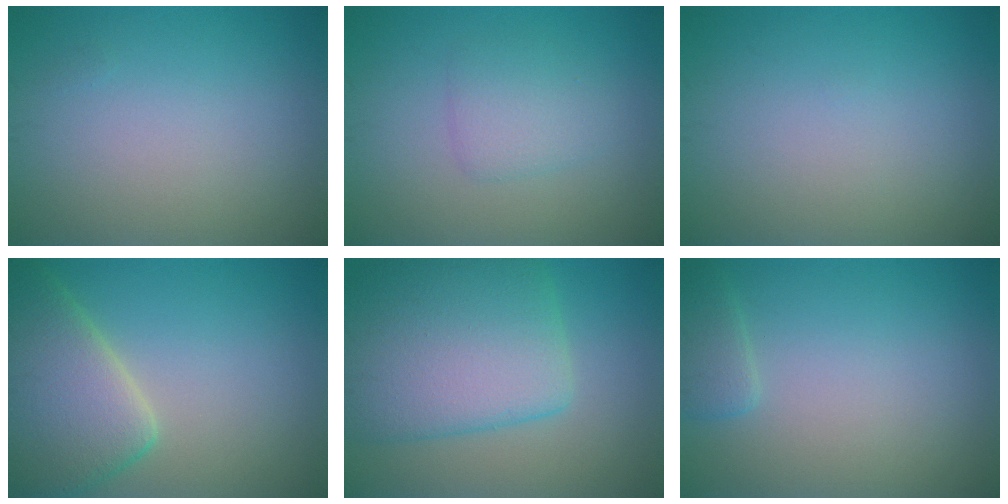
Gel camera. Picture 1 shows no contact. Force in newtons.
{"total": 2.3, "press": 2.3, "slide": 0.1}
{"total": 0.0}
{"total": 8.1, "press": 8.1, "slide": 0.5}
{"total": 9.6, "press": 9.6, "slide": 0.3}
{"total": 1.6, "press": 1.5, "slide": 0.2}